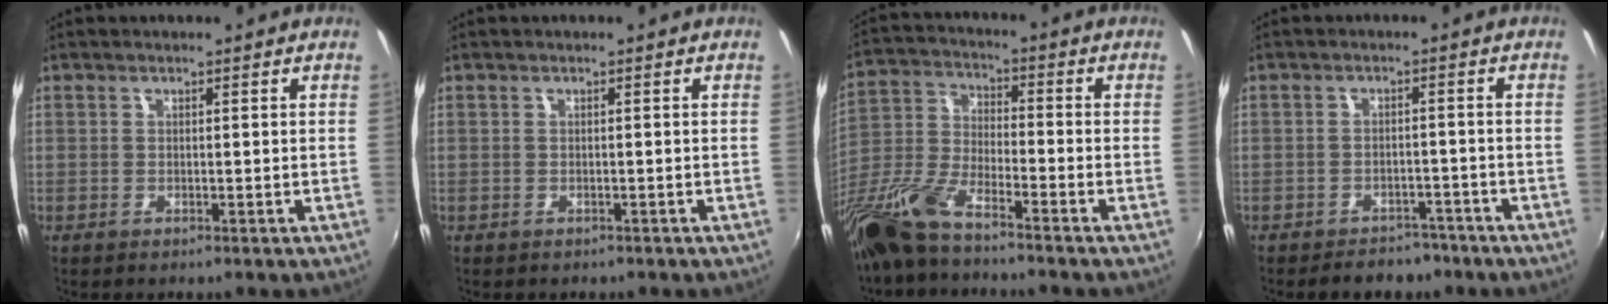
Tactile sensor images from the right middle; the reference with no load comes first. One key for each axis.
{"total": 0.7, "fx": -0.4, "fy": 0.5, "fz": 0.1, "tx": -0.005, "ty": -0.001, "tz": -0.004}
{"total": 13.0, "fx": -9.9, "fy": 2.7, "fz": 8.0, "tx": -0.187, "ty": -0.015, "tz": -0.206}
{"total": 7.0, "fx": -5.6, "fy": 3.7, "fz": 1.9, "tx": -0.049, "ty": 0.007, "tz": -0.070}